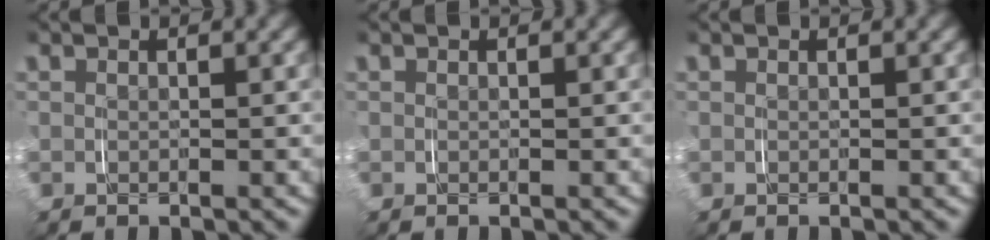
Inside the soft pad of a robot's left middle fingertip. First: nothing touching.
{"total": 0.0}
{"total": 0.0}